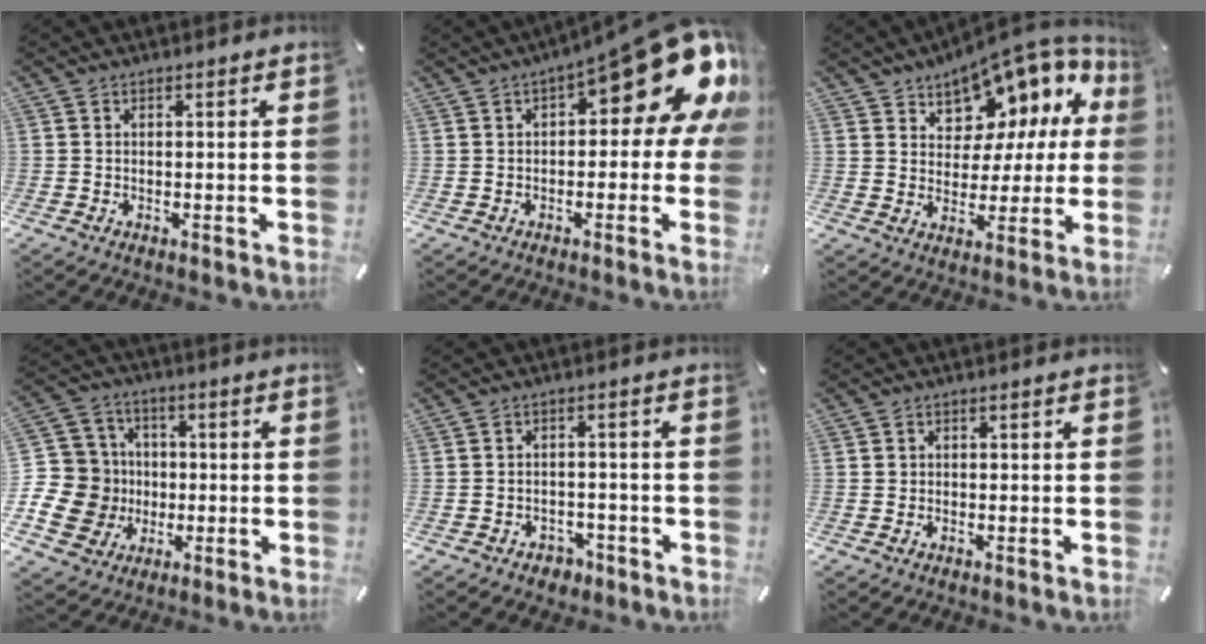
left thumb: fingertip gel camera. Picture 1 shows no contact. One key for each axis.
{"total": 17.2, "fx": 7.9, "fy": 6.4, "fz": 13.8, "tx": -0.176, "ty": -0.058, "tz": 0.126}
{"total": 10.5, "fx": 7.8, "fy": 6.6, "fz": 2.5, "tx": -0.036, "ty": -0.081, "tz": 0.143}
{"total": 15.2, "fx": -3.0, "fy": 14.1, "fz": 4.9, "tx": -0.115, "ty": 0.022, "tz": -0.046}
{"total": 3.6, "fx": -2.2, "fy": 2.7, "fz": 0.9, "tx": -0.013, "ty": 0.011, "tz": -0.040}
{"total": 1.0, "fx": -0.3, "fy": 0.9, "fz": 0.2, "tx": -0.003, "ty": 0.004, "tz": -0.008}